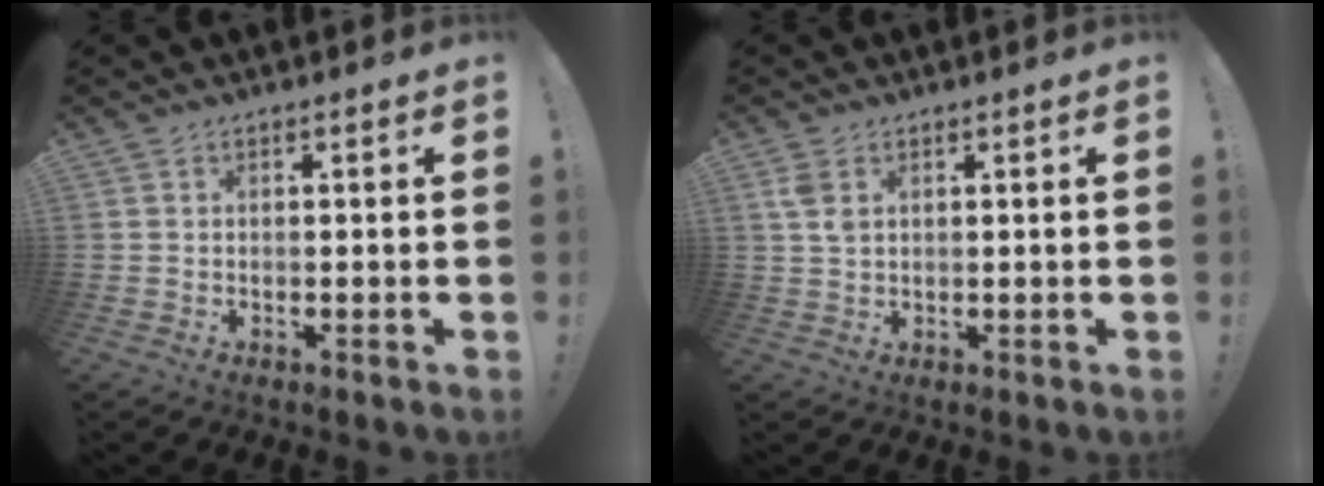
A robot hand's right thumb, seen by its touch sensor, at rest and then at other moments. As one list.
[{"total": 3.9, "force": [1.9, 2.3, 2.6], "torque": [-0.038, -0.004, 0.033]}]